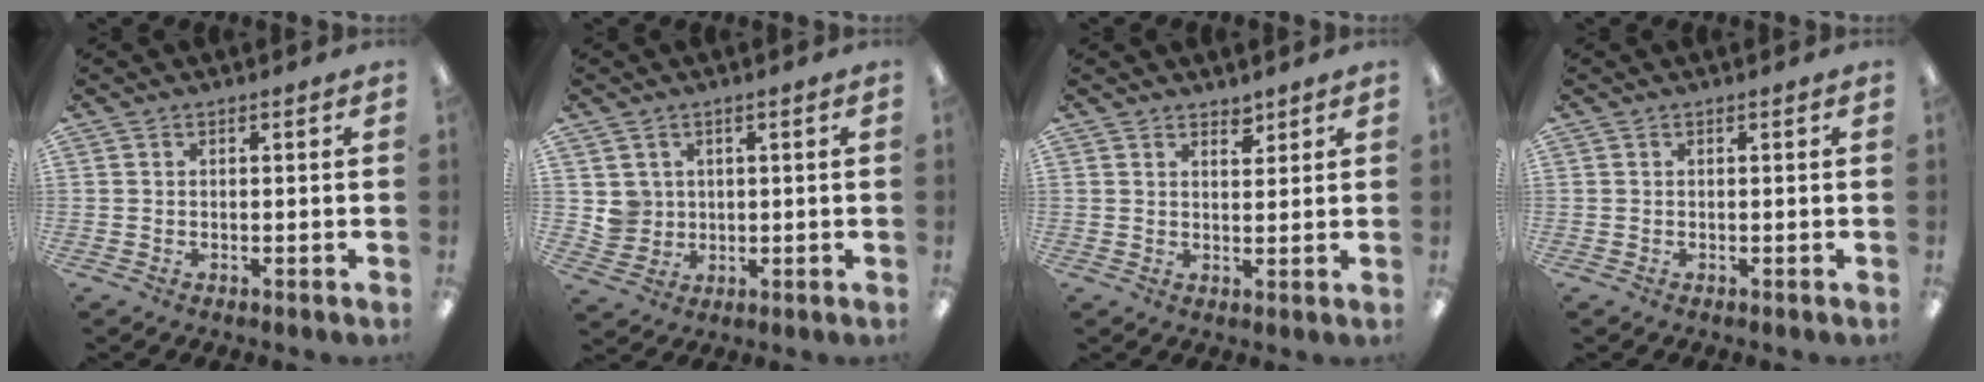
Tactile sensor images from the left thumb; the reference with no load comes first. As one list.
[{"total": 4.3, "force": [1.7, 4.0, 0.1], "torque": [-0.002, -0.002, 0.030]}, {"total": 2.8, "force": [2.4, 1.1, 0.9], "torque": [0.004, -0.018, 0.040]}, {"total": 0.0}]